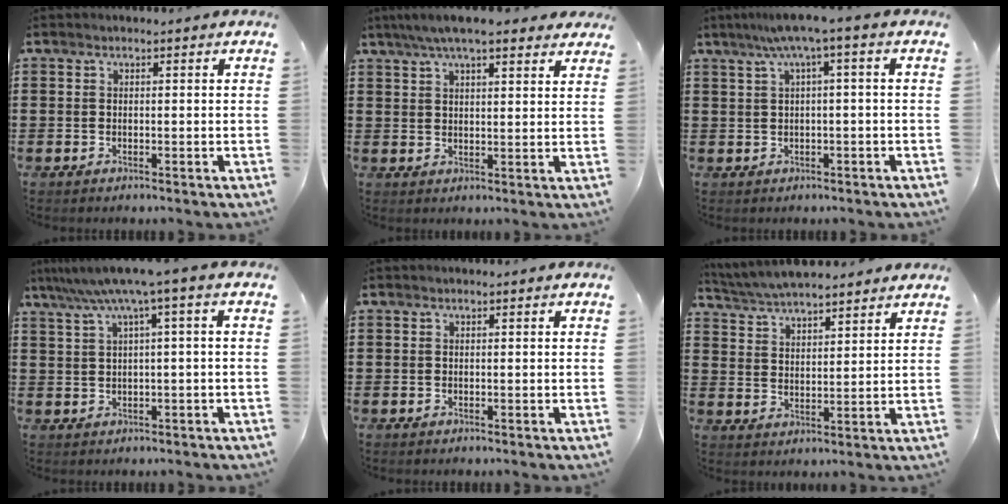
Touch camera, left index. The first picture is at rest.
{"total": 6.4, "force": [5.2, 1.0, 3.6], "torque": [-0.082, -0.004, 0.094]}
{"total": 4.2, "force": [1.0, -0.2, 4.0], "torque": [-0.078, 0.000, 0.013]}
{"total": 5.2, "force": [1.8, -0.6, 4.8], "torque": [-0.096, -0.015, 0.027]}
{"total": 0.0}
{"total": 5.0, "force": [4.8, 0.4, 1.3], "torque": [-0.043, -0.016, 0.086]}